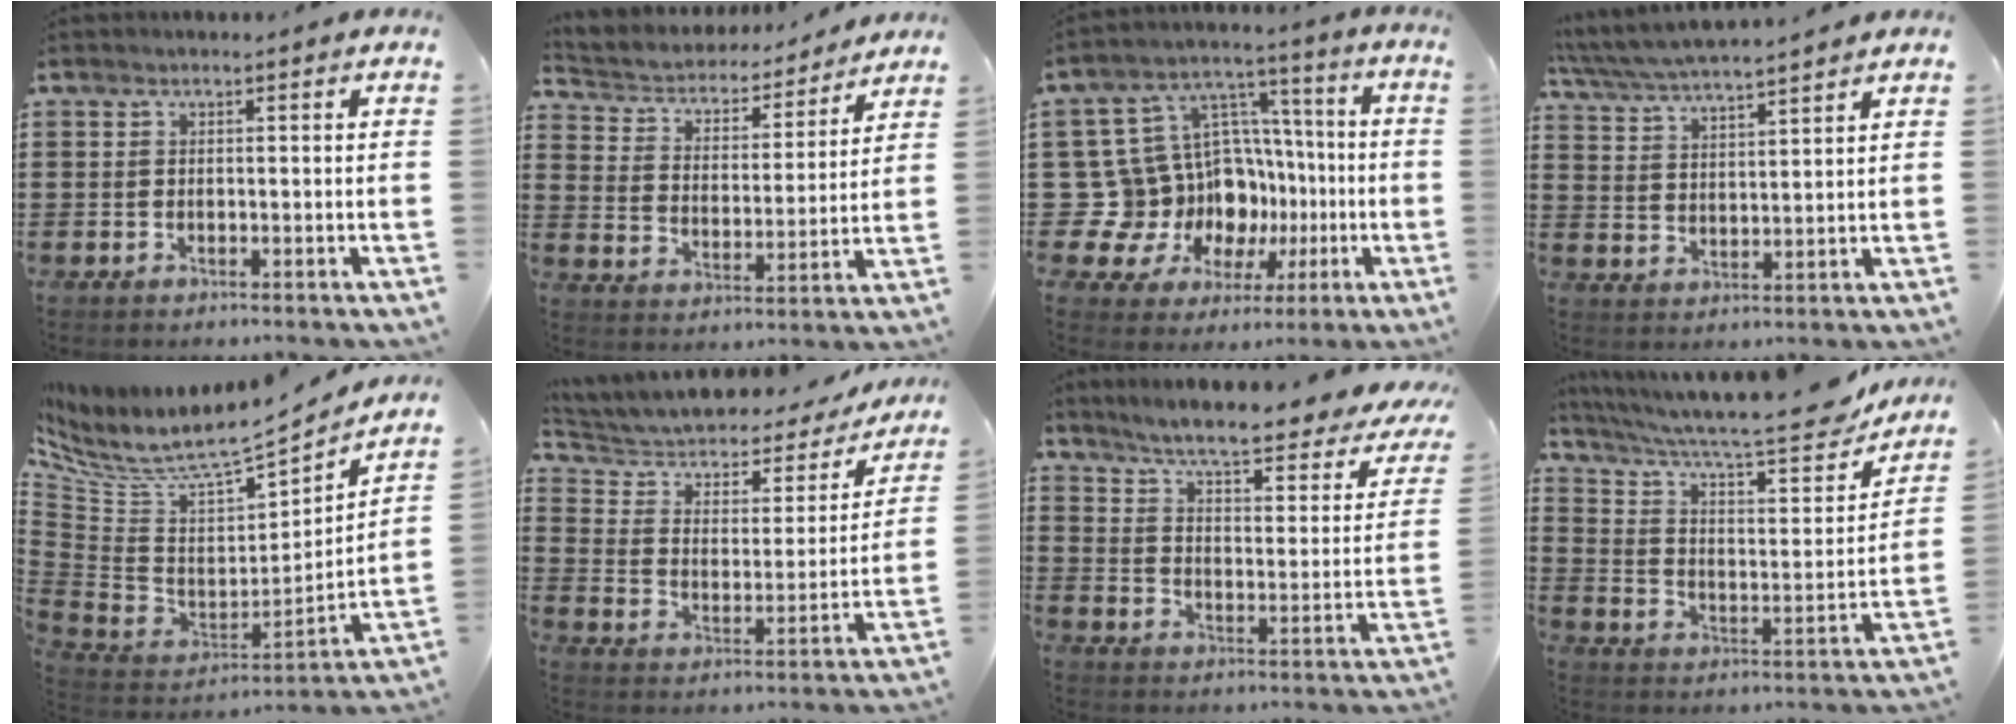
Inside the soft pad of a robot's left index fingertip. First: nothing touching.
{"total": 3.7, "force": [3.5, 1.1, 0.6], "torque": [-0.034, -0.028, 0.052]}
{"total": 15.0, "force": [-2.8, 13.9, 4.8], "torque": [-0.144, -0.027, -0.008]}
{"total": 5.0, "force": [4.8, 0.0, 1.4], "torque": [-0.046, -0.026, 0.082]}
{"total": 7.0, "force": [5.4, 1.7, 4.1], "torque": [-0.105, -0.055, 0.087]}
{"total": 4.4, "force": [3.1, 2.6, 1.7], "torque": [-0.056, -0.023, 0.044]}
{"total": 6.2, "force": [4.9, -0.1, 3.8], "torque": [-0.092, -0.041, 0.076]}
{"total": 11.5, "force": [9.4, 1.7, 6.3], "torque": [-0.127, -0.066, 0.151]}